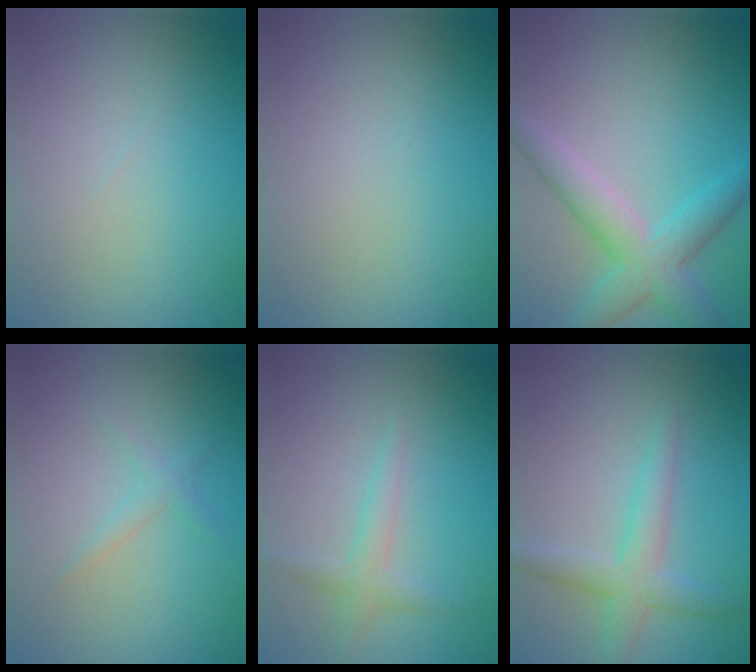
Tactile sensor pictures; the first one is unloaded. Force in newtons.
{"total": 0.0}
{"total": 4.5, "press": 4.5, "slide": 0.2}
{"total": 1.1, "press": 1.1, "slide": 0.0}
{"total": 1.7, "press": 1.7, "slide": 0.1}
{"total": 2.9, "press": 2.9, "slide": 0.0}